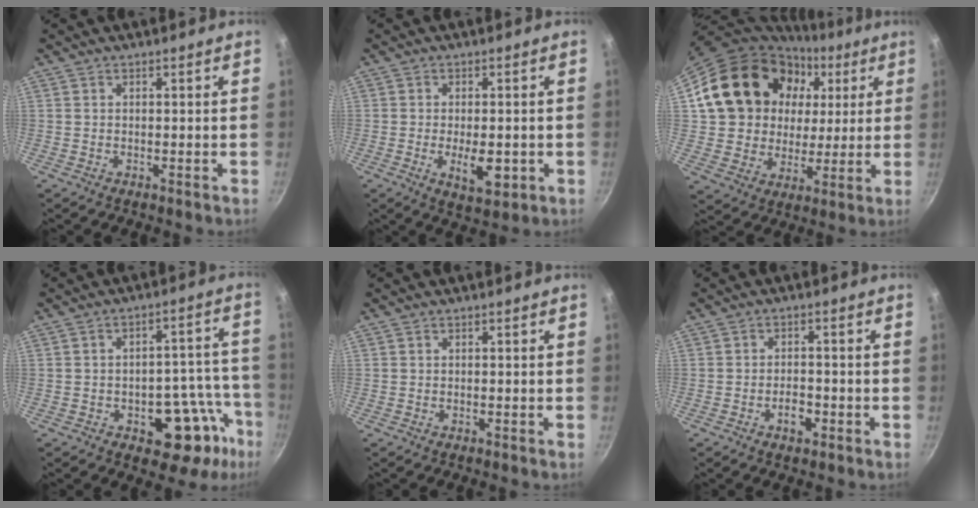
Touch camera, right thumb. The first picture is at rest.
{"total": 6.9, "force": [-1.5, 3.3, 5.9], "torque": [-0.075, -0.002, -0.016]}
{"total": 22.2, "force": [6.7, 18.3, 10.6], "torque": [-0.177, 0.024, 0.125]}
{"total": 16.3, "force": [-6.8, 10.1, 10.9], "torque": [-0.056, 0.054, -0.076]}
{"total": 0.0}
{"total": 3.8, "force": [-1.8, 2.1, 2.6], "torque": [-0.028, 0.014, -0.029]}